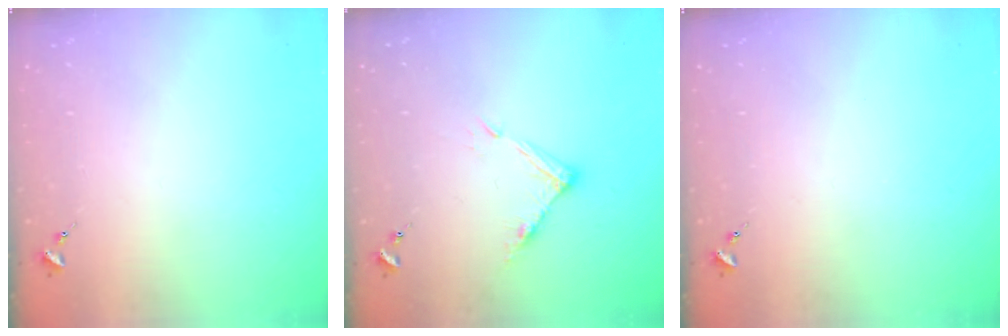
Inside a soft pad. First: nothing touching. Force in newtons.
{"total": 8.0, "press": 8.0, "slide": 0.4}
{"total": 0.0}